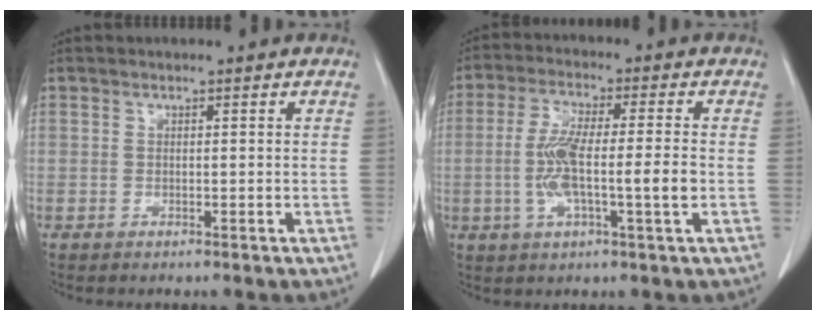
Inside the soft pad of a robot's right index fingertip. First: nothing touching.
{"total": 7.3, "force": [-1.1, 2.2, 6.9], "torque": [-0.140, 0.009, -0.021]}